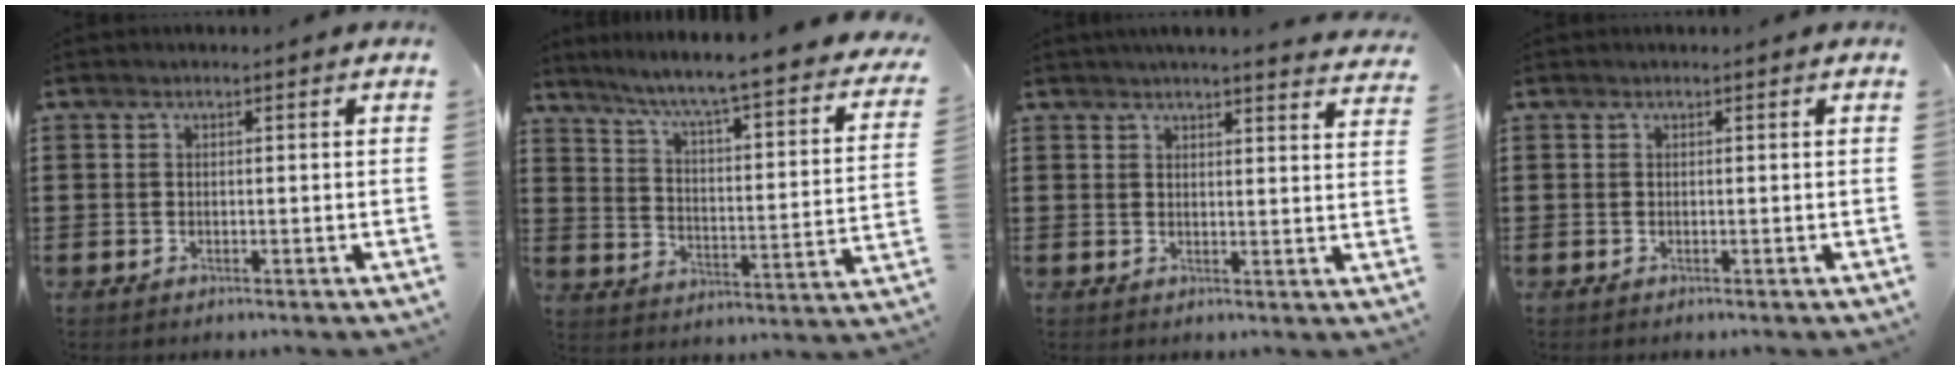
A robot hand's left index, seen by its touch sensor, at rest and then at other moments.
{"total": 5.7, "force": [4.4, -0.8, 3.5], "torque": [-0.088, -0.049, 0.062]}
{"total": 3.6, "force": [3.4, -0.6, 0.7], "torque": [-0.016, -0.020, 0.062]}
{"total": 0.0}